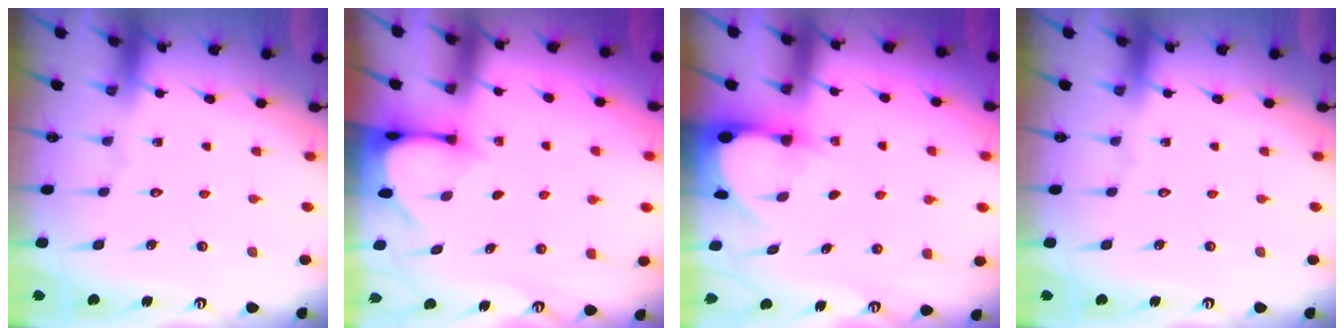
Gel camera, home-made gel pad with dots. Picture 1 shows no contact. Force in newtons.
{"total": 3.2, "press": 3.2, "slide": 0.3}
{"total": 2.9, "press": 2.9, "slide": 0.3}
{"total": 0.0}